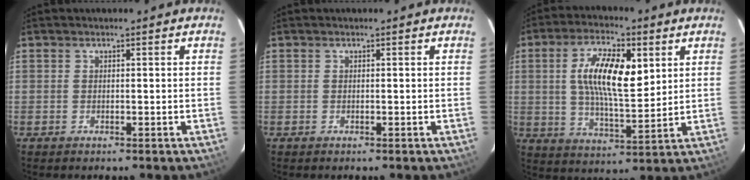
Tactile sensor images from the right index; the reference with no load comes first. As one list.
[{"total": 0.0}, {"total": 12.8, "force": [3.8, 4.7, 11.2], "torque": [-0.207, 0.008, 0.067]}]